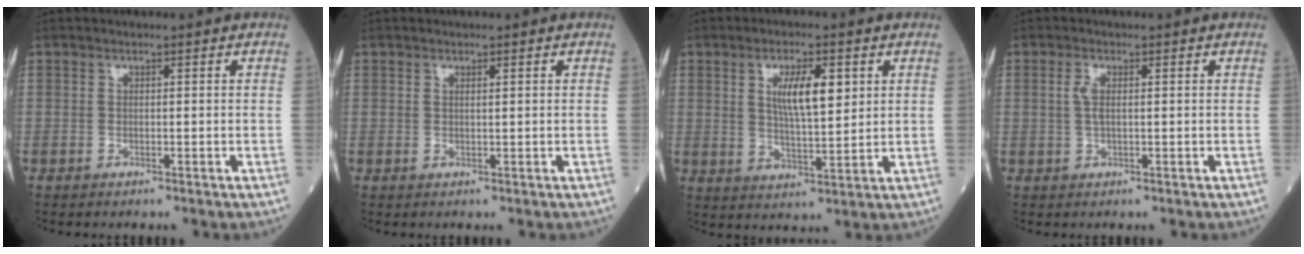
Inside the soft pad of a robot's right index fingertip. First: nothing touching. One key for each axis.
{"total": 0.5, "fx": 0.3, "fy": -0.1, "fz": 0.4, "tx": -0.009, "ty": -0.002, "tz": 0.006}
{"total": 7.4, "fx": 2.4, "fy": 1.8, "fz": 6.8, "tx": -0.122, "ty": 0.001, "tz": 0.046}
{"total": 1.9, "fx": 0.3, "fy": 0.6, "fz": 1.7, "tx": -0.042, "ty": 0.000, "tz": 0.007}